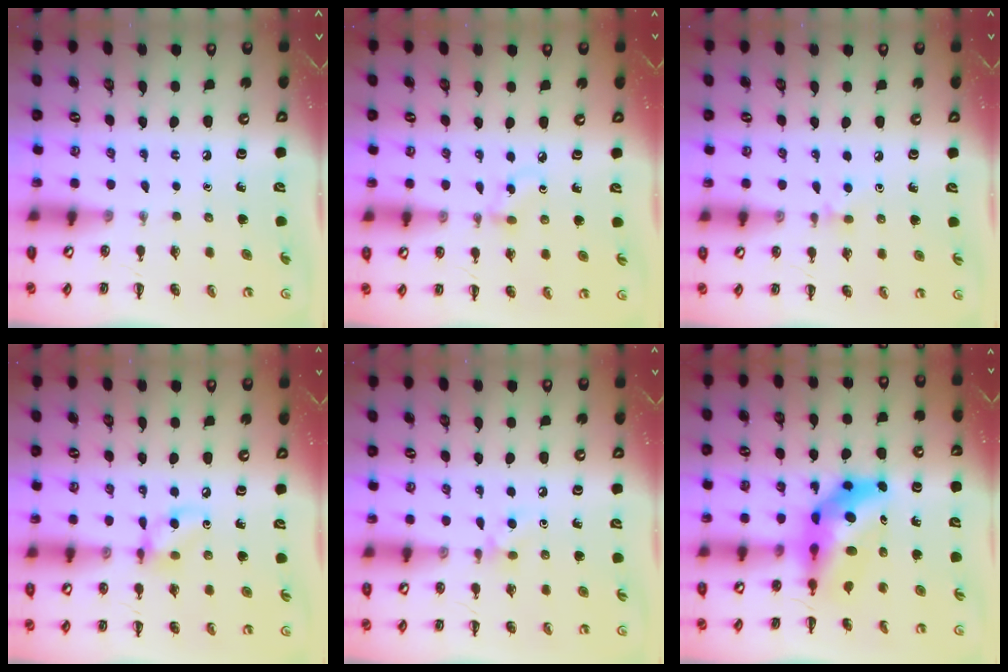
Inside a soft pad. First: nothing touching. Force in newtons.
{"total": 4.9, "press": 4.5, "slide": 1.7}
{"total": 4.0, "press": 3.7, "slide": 1.6}
{"total": 8.1, "press": 8.1, "slide": 0.7}
{"total": 6.1, "press": 5.8, "slide": 2.1}
{"total": 9.7, "press": 9.3, "slide": 2.8}